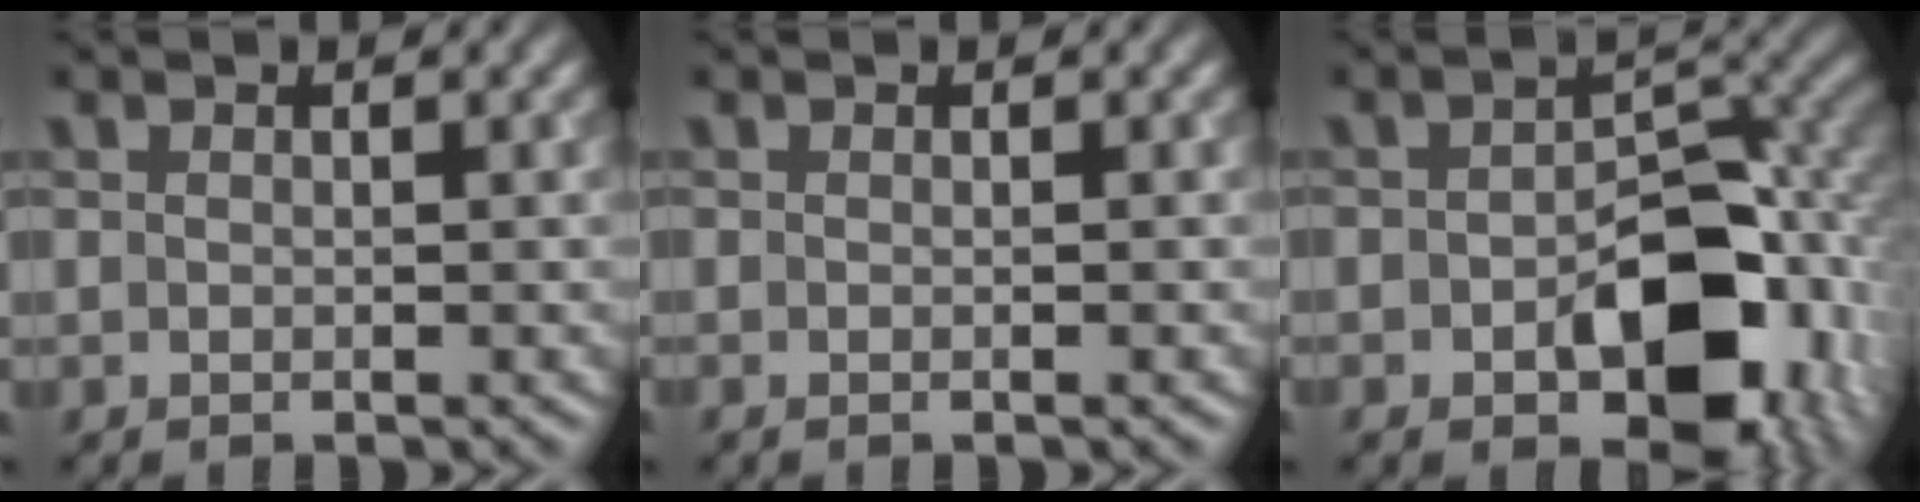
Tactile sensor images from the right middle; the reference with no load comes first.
{"total": 0.7, "force": [-0.2, 0.2, 0.7], "torque": [-0.007, -0.005, -0.005]}
{"total": 10.7, "force": [-3.5, 6.4, 7.9], "torque": [-0.108, -0.011, -0.044]}